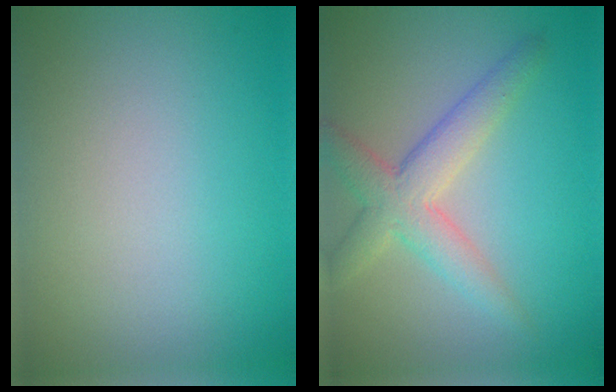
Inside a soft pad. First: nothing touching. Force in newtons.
{"total": 4.4, "press": 4.4, "slide": 0.3}